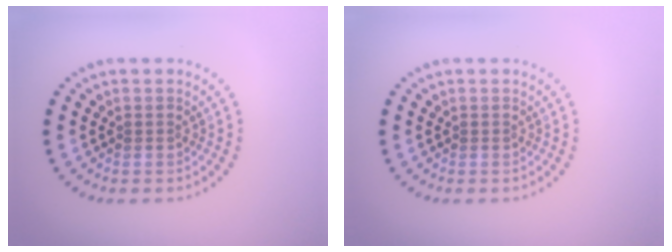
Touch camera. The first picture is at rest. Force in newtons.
{"total": 0.0}